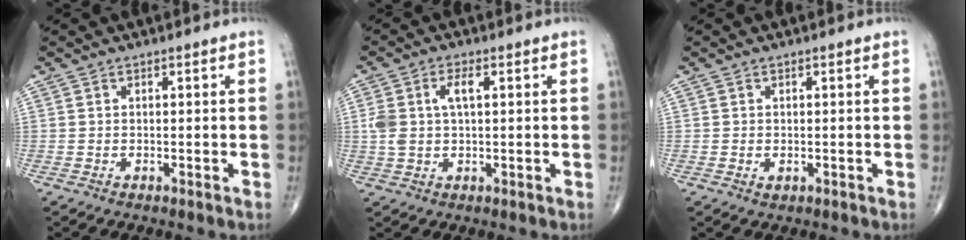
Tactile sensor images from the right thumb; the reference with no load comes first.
{"total": 5.7, "force": [1.2, 2.8, 4.8], "torque": [-0.114, 0.015, 0.025]}
{"total": 0.8, "force": [-0.2, 0.5, 0.5], "torque": [-0.006, -0.001, -0.002]}